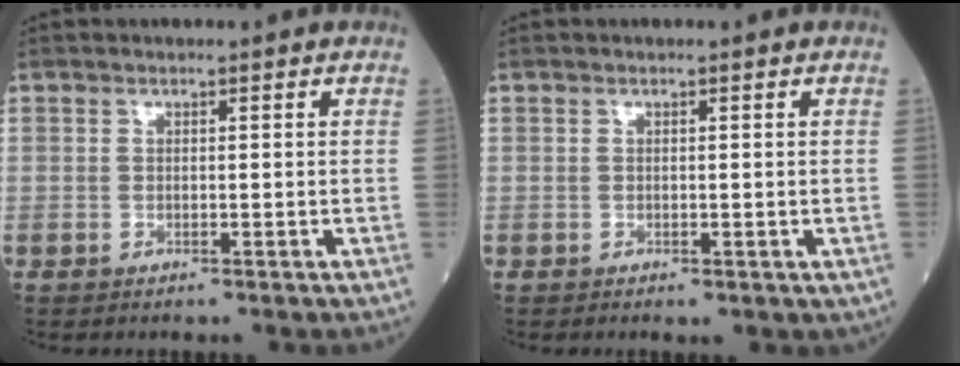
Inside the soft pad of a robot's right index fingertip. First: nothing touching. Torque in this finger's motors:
{"motor_torque": [-0.11, -0.13, 0.02, 0.01]}